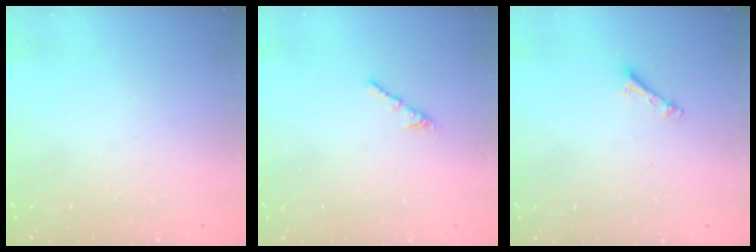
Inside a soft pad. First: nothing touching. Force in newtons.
{"total": 2.1, "press": 2.0, "slide": 0.7}
{"total": 2.4, "press": 2.4, "slide": 0.4}